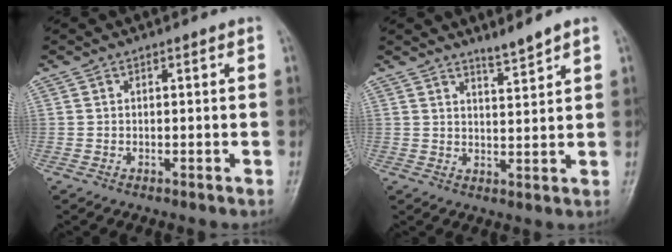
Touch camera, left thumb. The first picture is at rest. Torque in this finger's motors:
{"motor_torque": [0.67, -0.10, 0.47, -0.48, 0.03]}